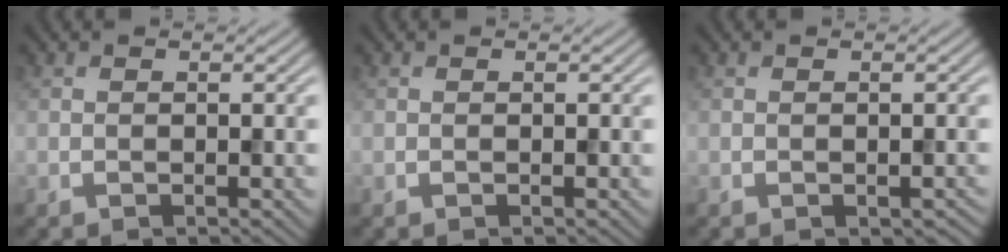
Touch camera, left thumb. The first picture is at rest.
{"total": 0.0}
{"total": 0.8, "force": [-0.4, 0.3, 0.6], "torque": [-0.008, -0.005, -0.003]}